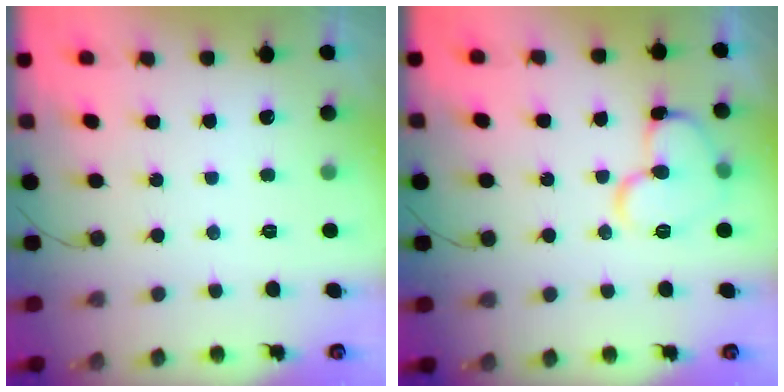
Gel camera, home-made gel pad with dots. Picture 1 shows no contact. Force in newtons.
{"total": 12.1, "press": 12.0, "slide": 1.4}